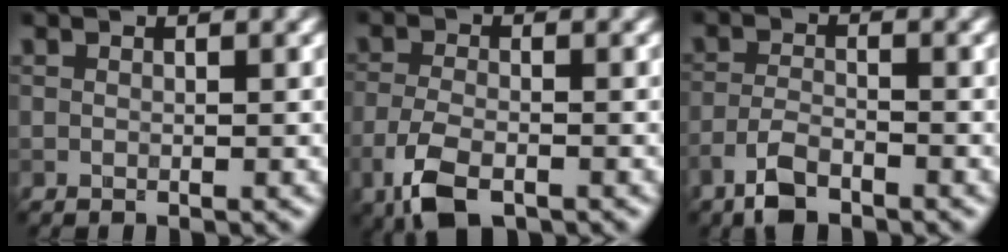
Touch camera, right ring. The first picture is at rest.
{"total": 5.1, "force": [-3.0, 2.2, 3.6], "torque": [-0.082, -0.010, -0.064]}
{"total": 3.5, "force": [-2.6, 1.2, 2.1], "torque": [-0.045, -0.001, -0.061]}